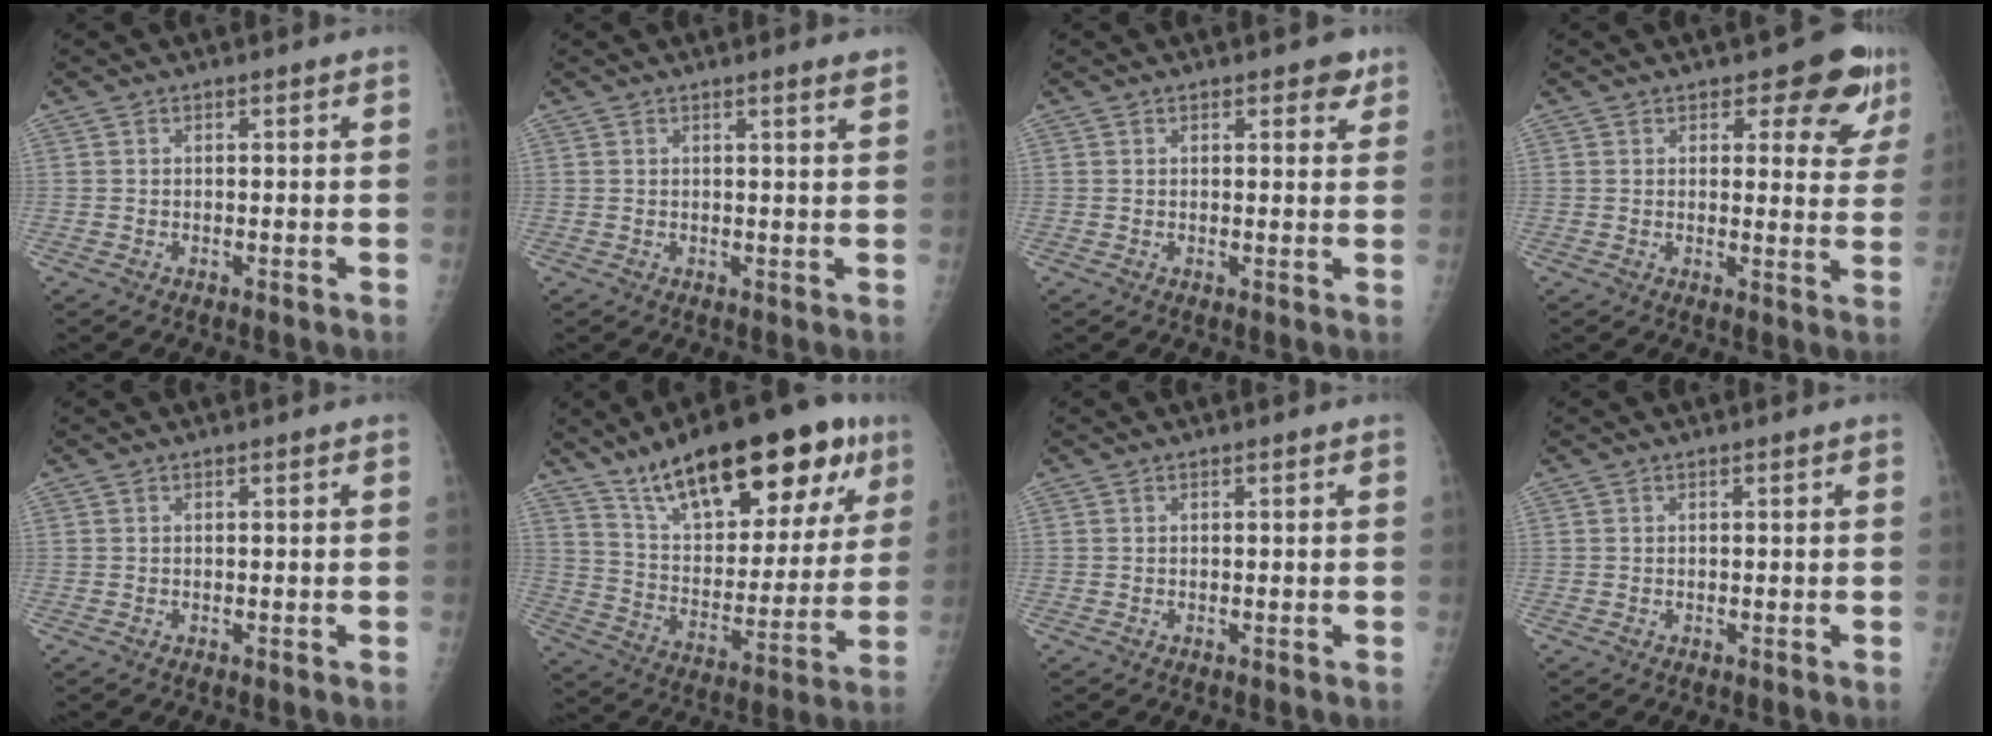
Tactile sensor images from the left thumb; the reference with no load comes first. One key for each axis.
{"total": 1.9, "fx": 1.5, "fy": -0.2, "fz": 1.2, "tx": -0.015, "ty": -0.008, "tz": 0.021}
{"total": 3.0, "fx": 1.9, "fy": 1.5, "fz": 1.7, "tx": 0.000, "ty": -0.007, "tz": 0.019}
{"total": 8.9, "fx": 6.0, "fy": 4.3, "fz": 4.9, "tx": -0.019, "ty": -0.036, "tz": 0.062}
{"total": 0.0}
{"total": 27.2, "fx": 16.4, "fy": 10.5, "fz": 19.0, "tx": -0.248, "ty": -0.035, "tz": 0.260}
{"total": 0.0}
{"total": 0.0}